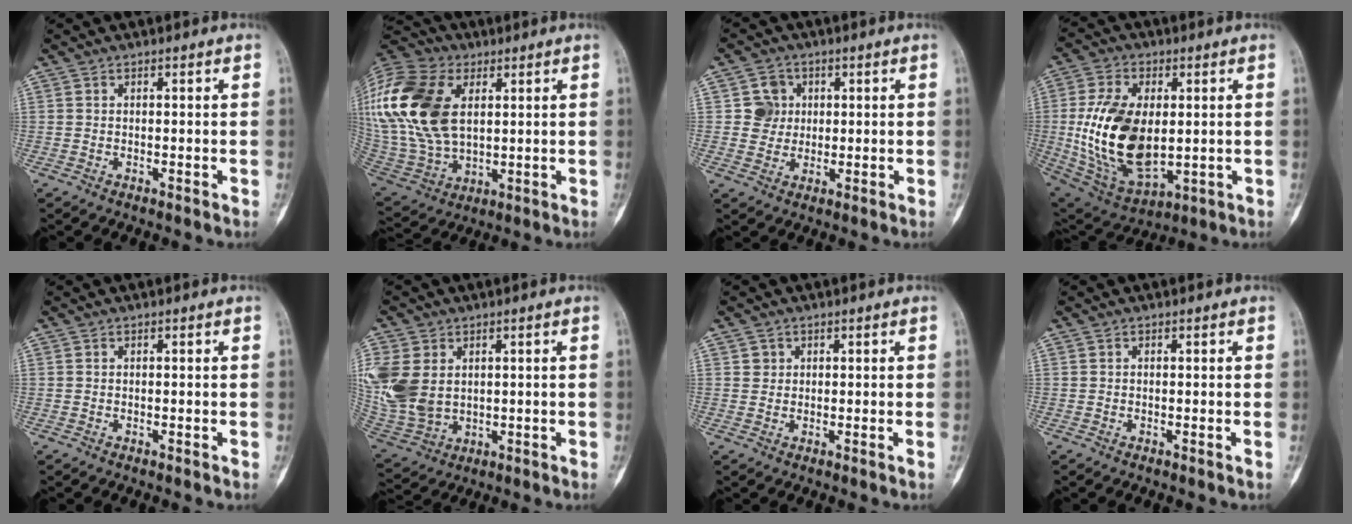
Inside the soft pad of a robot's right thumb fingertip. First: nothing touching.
{"total": 27.5, "force": [7.0, 17.3, 20.2], "torque": [-0.468, 0.007, 0.137]}
{"total": 5.2, "force": [0.8, 5.0, 0.8], "torque": [0.019, 0.006, 0.011]}
{"total": 19.6, "force": [0.4, 11.2, 16.1], "torque": [-0.300, -0.011, 0.027]}
{"total": 0.0}
{"total": 14.9, "force": [2.7, 10.9, 9.8], "torque": [-0.235, -0.010, 0.073]}
{"total": 1.3, "force": [0.5, 1.1, 0.2], "torque": [0.006, -0.002, 0.006]}
{"total": 0.0}